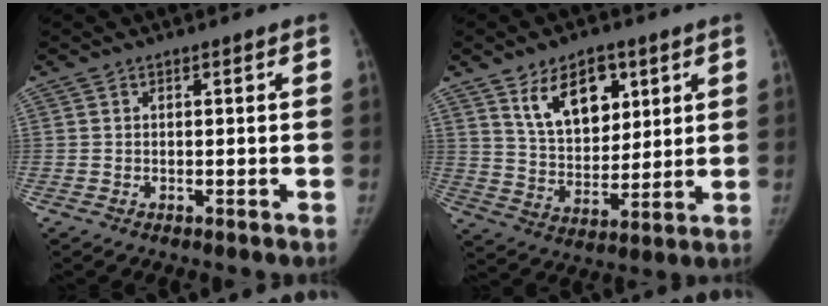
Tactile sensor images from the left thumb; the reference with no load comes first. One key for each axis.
{"total": 13.2, "fx": 6.6, "fy": 8.0, "fz": 8.3, "tx": -0.096, "ty": -0.038, "tz": 0.123}